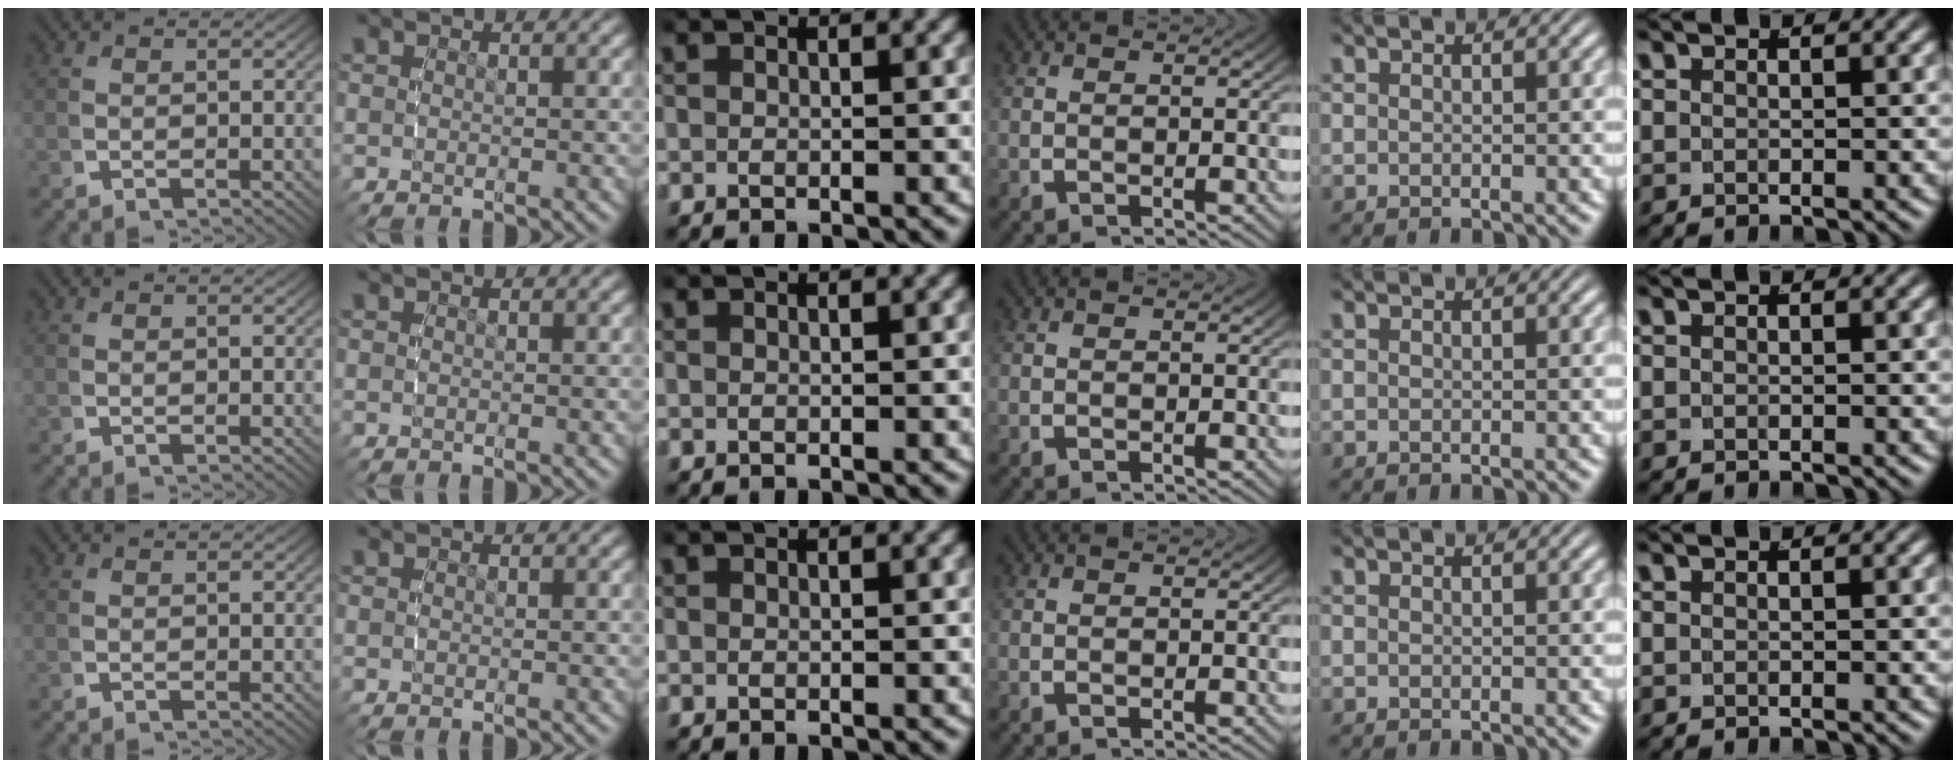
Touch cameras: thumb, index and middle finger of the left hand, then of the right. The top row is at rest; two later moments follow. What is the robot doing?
{"motion": "reach", "object": "paper towel"}